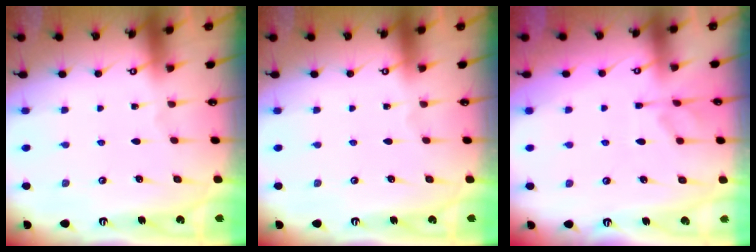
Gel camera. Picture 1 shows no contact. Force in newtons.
{"total": 0.0}
{"total": 5.0, "press": 4.8, "slide": 1.3}